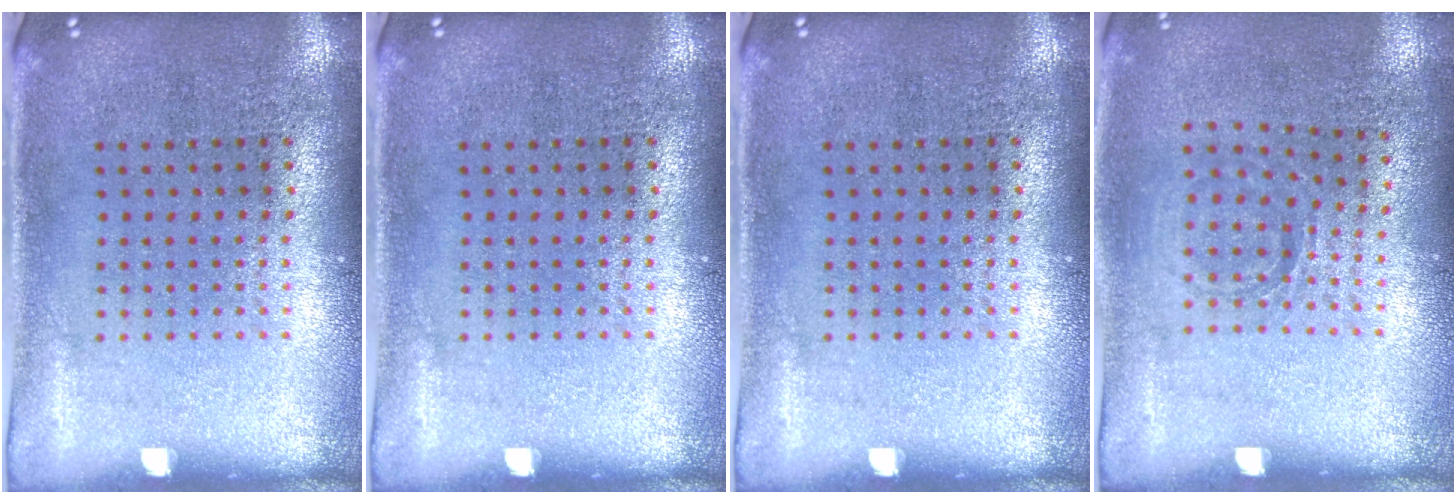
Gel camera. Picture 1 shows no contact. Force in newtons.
{"total": 0.0}
{"total": 0.0}
{"total": 0.9, "press": 0.8, "slide": 0.3}